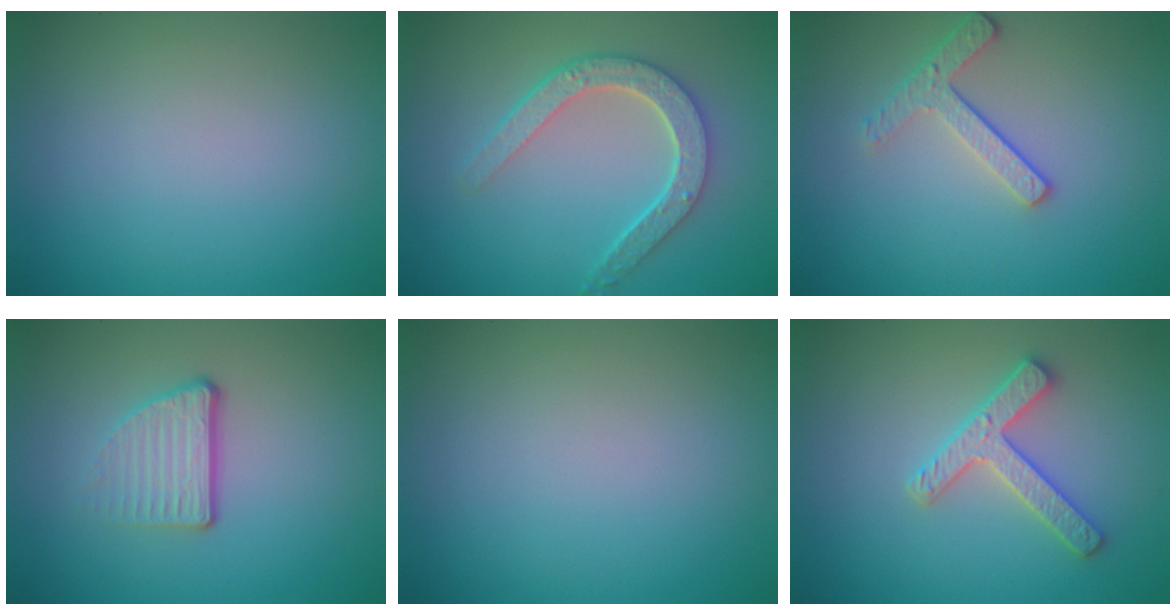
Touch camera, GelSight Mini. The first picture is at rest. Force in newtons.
{"total": 4.7, "press": 3.7, "slide": 2.9}
{"total": 2.6, "press": 2.2, "slide": 1.3}
{"total": 3.5, "press": 2.3, "slide": 2.6}
{"total": 0.0}
{"total": 2.9, "press": 2.9, "slide": 0.5}